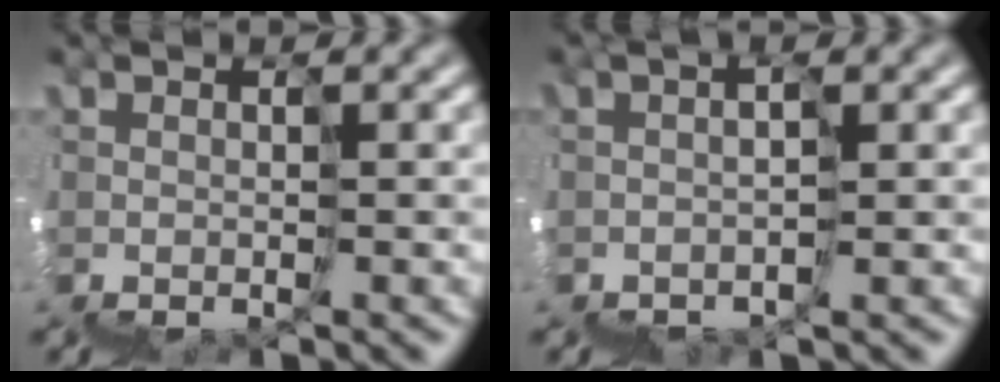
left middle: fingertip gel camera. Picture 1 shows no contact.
{"total": 0.9, "force": [0.7, 0.0, 0.5], "torque": [-0.008, 0.007, 0.010]}